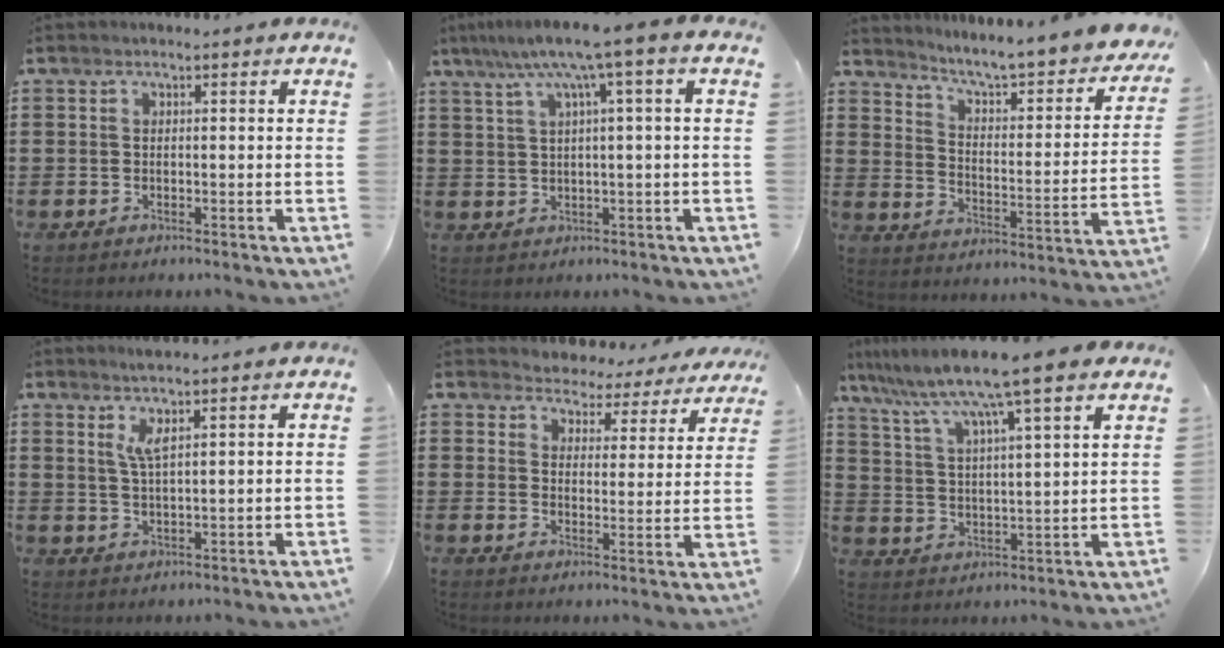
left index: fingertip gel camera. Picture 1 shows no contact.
{"total": 7.4, "force": [2.8, -0.3, 6.8], "torque": [-0.137, -0.005, 0.042]}
{"total": 5.5, "force": [4.9, -0.5, 2.4], "torque": [-0.071, -0.049, 0.075]}
{"total": 3.6, "force": [2.0, 0.3, 2.9], "torque": [-0.064, 0.002, 0.034]}
{"total": 4.0, "force": [3.9, 1.0, -0.3], "torque": [-0.019, -0.028, 0.065]}
{"total": 8.7, "force": [7.1, -0.4, 5.1], "torque": [-0.126, -0.041, 0.112]}